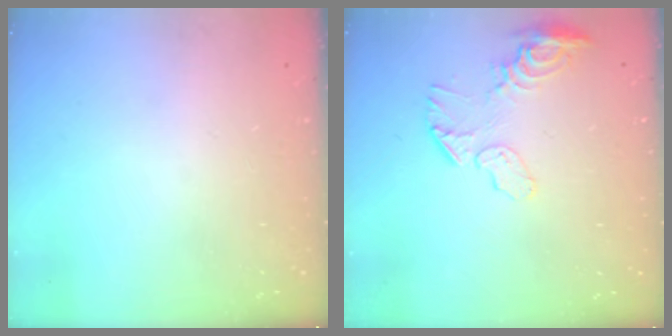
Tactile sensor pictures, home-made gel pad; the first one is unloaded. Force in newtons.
{"total": 10.3, "press": 10.2, "slide": 1.1}